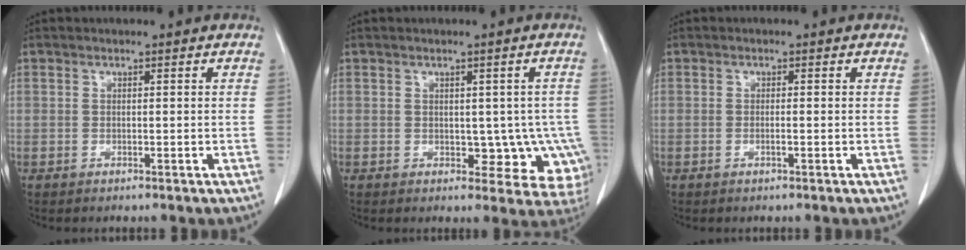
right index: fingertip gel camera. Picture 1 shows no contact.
{"total": 7.5, "force": [-1.5, 4.8, 5.6], "torque": [-0.035, 0.012, -0.010]}
{"total": 0.8, "force": [-0.4, -0.1, 0.8], "torque": [-0.017, 0.000, -0.005]}